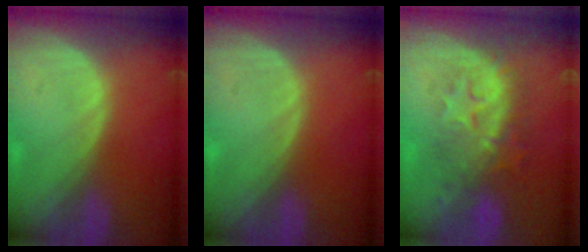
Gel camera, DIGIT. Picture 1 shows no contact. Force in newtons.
{"total": 0.0}
{"total": 8.2, "press": 8.2, "slide": 0.8}